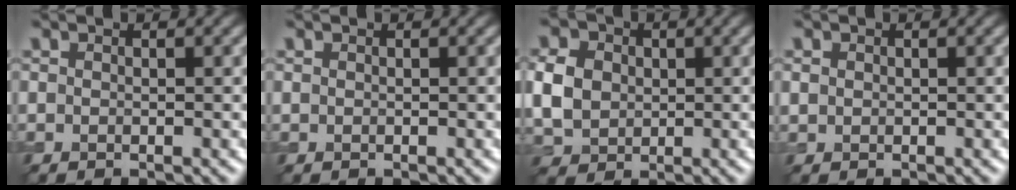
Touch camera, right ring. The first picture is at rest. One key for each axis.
{"total": 0.0}
{"total": 4.9, "fx": 0.4, "fy": 4.1, "fz": 2.7, "tx": -0.064, "ty": 0.005, "tz": 0.006}
{"total": 0.7, "fx": 0.2, "fy": 0.6, "fz": 0.2, "tx": -0.001, "ty": -0.001, "tz": 0.004}